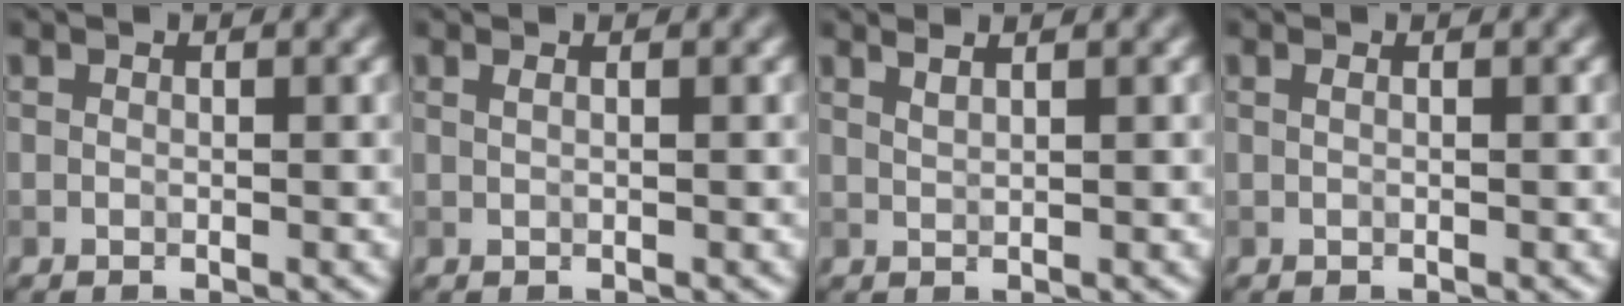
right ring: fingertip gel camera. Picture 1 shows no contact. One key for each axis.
{"total": 0.9, "fx": 0.5, "fy": 0.4, "fz": 0.7, "tx": -0.008, "ty": -0.001, "tz": 0.000}
{"total": 1.9, "fx": 1.4, "fy": 0.7, "fz": 1.1, "tx": -0.005, "ty": 0.004, "tz": 0.007}
{"total": 0.5, "fx": 0.2, "fy": 0.2, "fz": 0.5, "tx": -0.009, "ty": 0.003, "tz": 0.000}